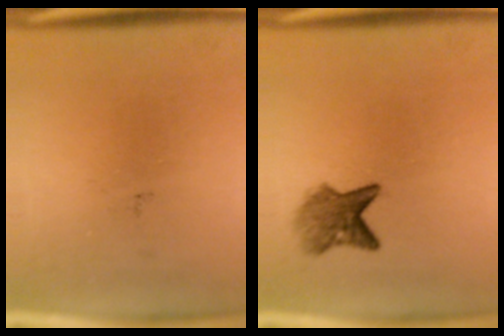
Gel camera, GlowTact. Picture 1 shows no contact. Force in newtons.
{"total": 4.0}